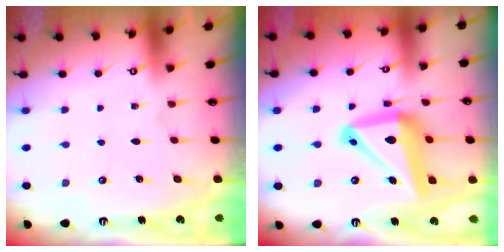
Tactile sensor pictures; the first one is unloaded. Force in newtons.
{"total": 17.7, "press": 17.5, "slide": 2.4}